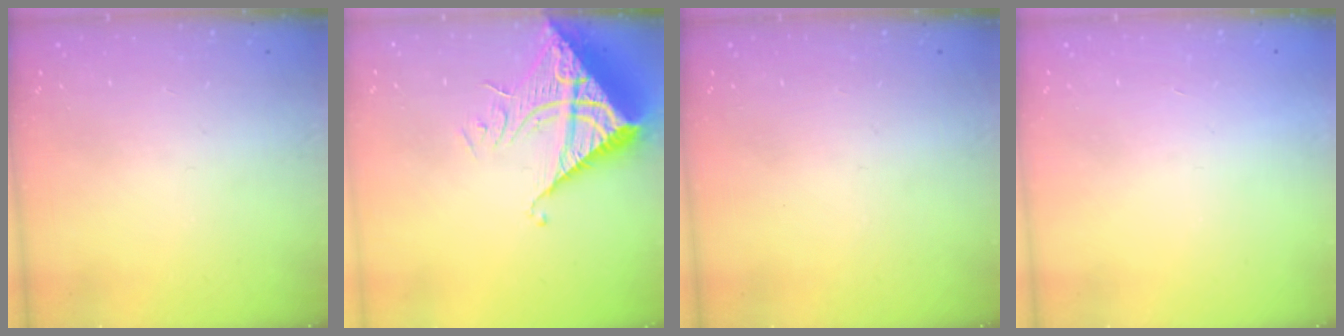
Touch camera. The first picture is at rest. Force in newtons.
{"total": 11.5, "press": 11.5, "slide": 1.2}
{"total": 0.0}
{"total": 1.7, "press": 1.7, "slide": 0.1}